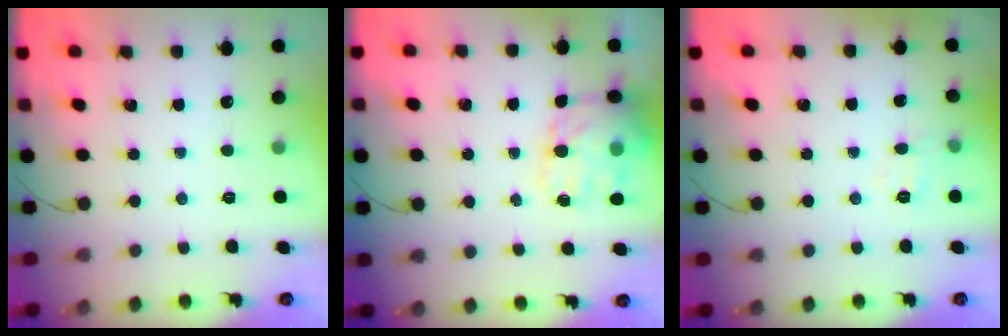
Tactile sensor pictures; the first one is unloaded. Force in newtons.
{"total": 13.2, "press": 12.7, "slide": 3.4}
{"total": 4.4, "press": 4.2, "slide": 1.3}